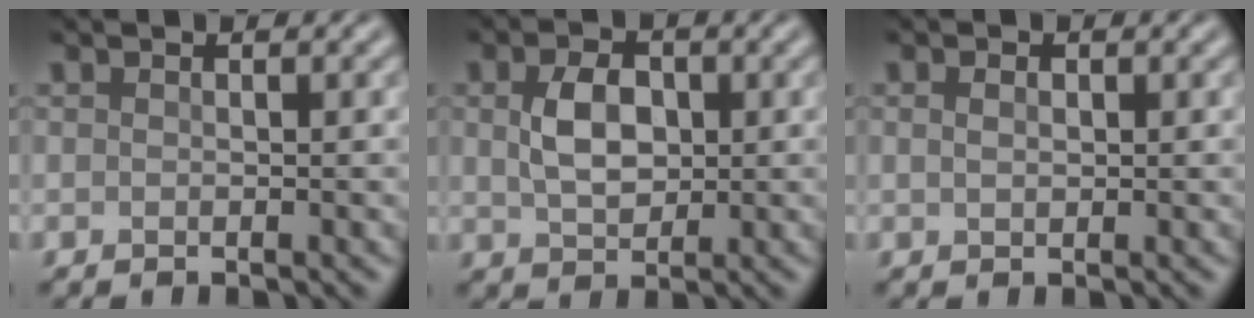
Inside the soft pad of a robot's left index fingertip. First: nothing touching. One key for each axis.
{"total": 4.0, "fx": 0.6, "fy": 2.7, "fz": 2.9, "tx": -0.064, "ty": 0.003, "tz": 0.010}
{"total": 1.1, "fx": 0.3, "fy": 0.7, "fz": 0.7, "tx": -0.014, "ty": 0.001, "tz": 0.006}